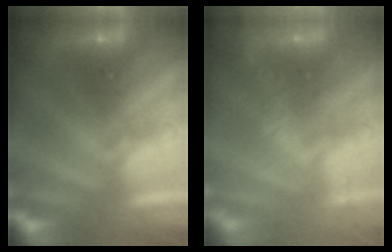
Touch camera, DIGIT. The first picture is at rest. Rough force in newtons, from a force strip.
{"total": 3.1}